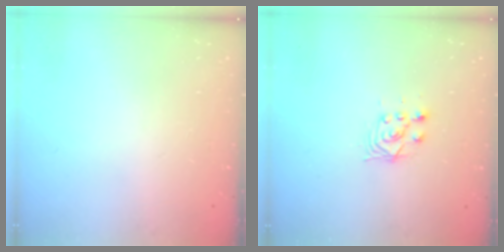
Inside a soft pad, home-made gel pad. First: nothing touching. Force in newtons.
{"total": 4.0, "press": 4.0, "slide": 0.7}